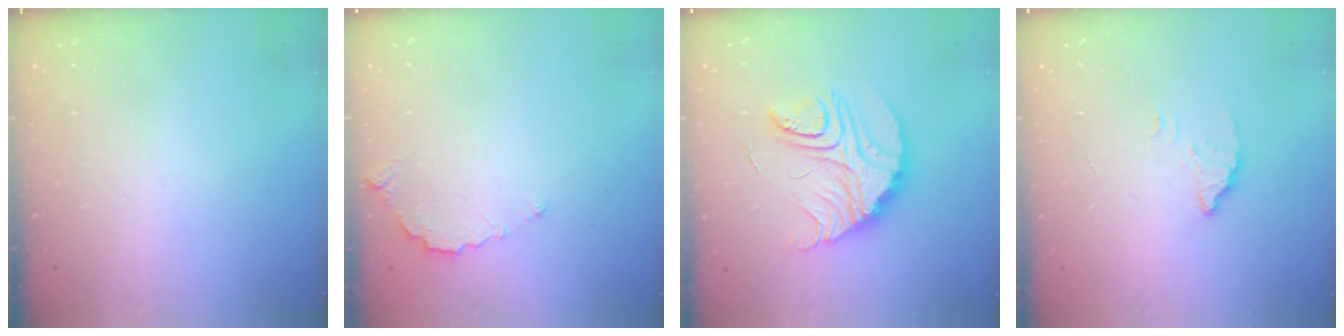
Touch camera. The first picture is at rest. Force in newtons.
{"total": 5.7, "press": 5.7, "slide": 0.2}
{"total": 15.9, "press": 15.8, "slide": 1.7}
{"total": 2.9, "press": 2.9, "slide": 0.2}